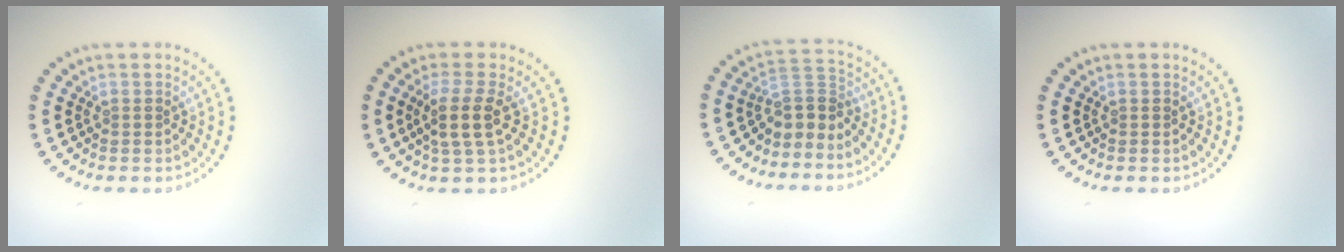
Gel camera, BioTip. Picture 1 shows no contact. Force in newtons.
{"total": 3.0, "press": 2.5, "slide": 1.6}
{"total": 3.0, "press": 2.1, "slide": 2.2}
{"total": 0.0}